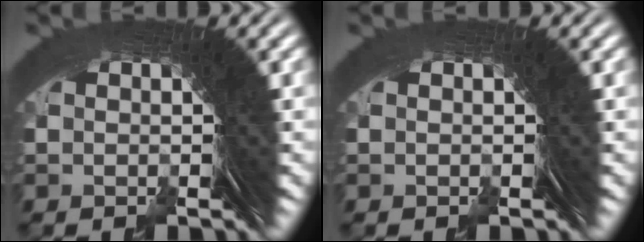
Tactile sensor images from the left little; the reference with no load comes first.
{"total": 0.0}